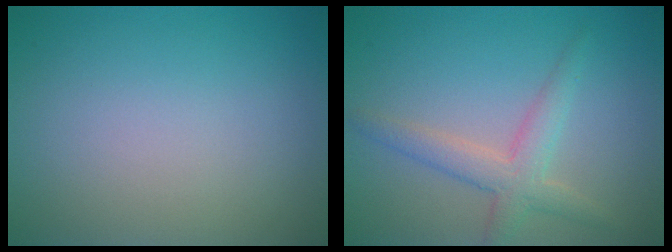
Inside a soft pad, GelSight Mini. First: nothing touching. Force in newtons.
{"total": 3.1, "press": 3.1, "slide": 0.2}